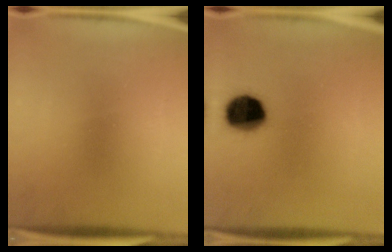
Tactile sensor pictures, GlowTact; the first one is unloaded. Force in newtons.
{"total": 11.6}